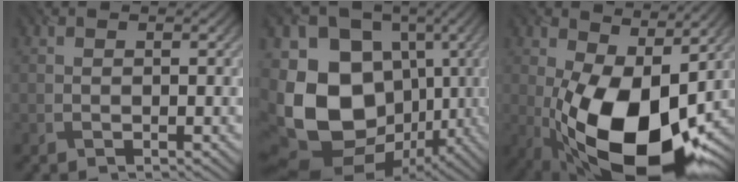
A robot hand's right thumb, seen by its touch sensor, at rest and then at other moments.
{"total": 16.9, "force": [-2.6, 13.3, 10.1], "torque": [-0.214, -0.014, -0.044]}
{"total": 17.8, "force": [-2.5, 9.6, 14.8], "torque": [-0.255, -0.034, -0.031]}